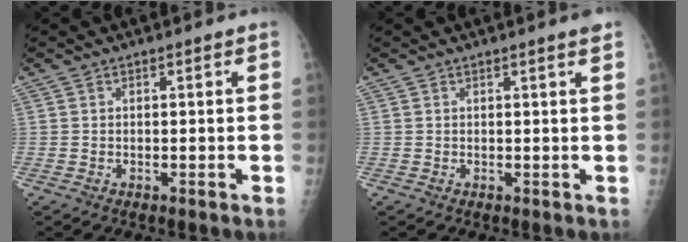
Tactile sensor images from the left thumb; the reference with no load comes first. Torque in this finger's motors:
{"motor_torque": [0.35, 0.31, 0.42, 0.06, 0.00]}